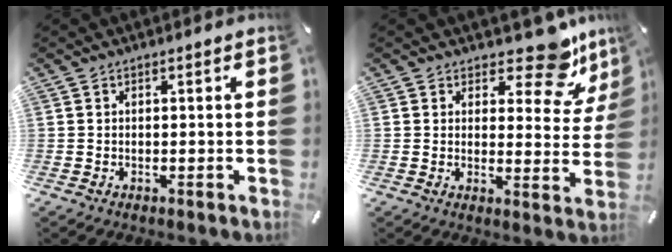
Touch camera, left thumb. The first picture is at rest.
{"total": 12.2, "force": [9.0, 4.9, 6.5], "torque": [-0.073, -0.069, 0.155]}